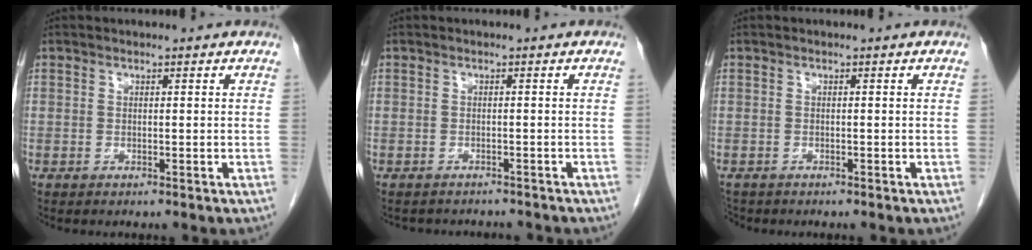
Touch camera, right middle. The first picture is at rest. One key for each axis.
{"total": 5.2, "fx": -4.8, "fy": 1.7, "fz": 0.9, "tx": -0.007, "ty": 0.002, "tz": -0.056}
{"total": 2.0, "fx": -1.7, "fy": 1.0, "fz": 0.2, "tx": -0.008, "ty": -0.003, "tz": -0.029}